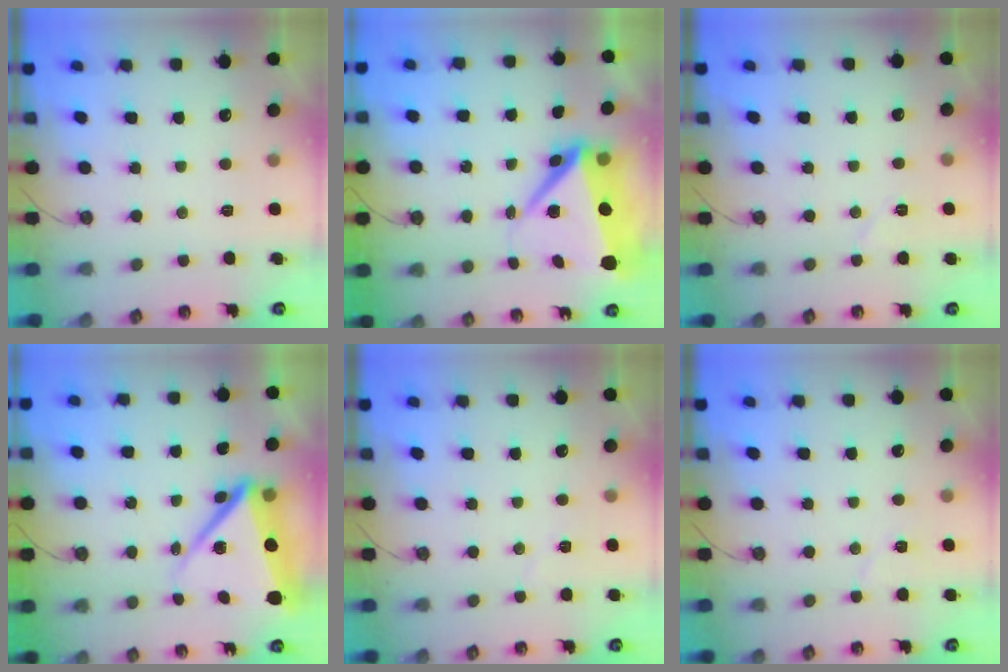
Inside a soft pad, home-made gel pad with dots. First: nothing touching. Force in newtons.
{"total": 10.8, "press": 10.7, "slide": 1.2}
{"total": 5.3, "press": 4.6, "slide": 2.5}
{"total": 13.6, "press": 13.5, "slide": 1.7}
{"total": 5.0, "press": 4.9, "slide": 1.2}
{"total": 5.3, "press": 5.1, "slide": 1.4}